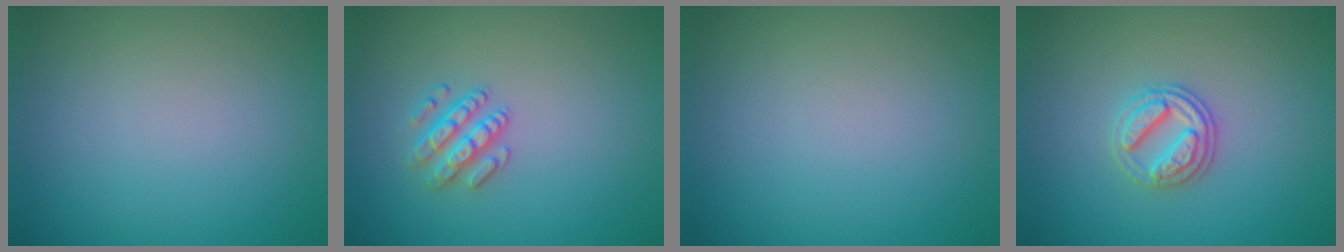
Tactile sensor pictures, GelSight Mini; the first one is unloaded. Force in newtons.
{"total": 2.5, "press": 2.5, "slide": 0.4}
{"total": 0.0}
{"total": 2.9, "press": 2.8, "slide": 0.9}